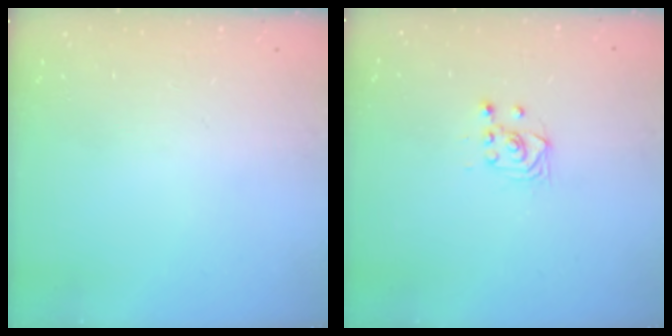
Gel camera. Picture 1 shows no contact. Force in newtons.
{"total": 3.2, "press": 3.1, "slide": 0.9}